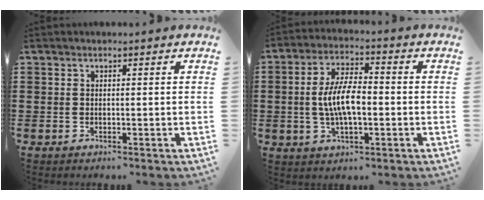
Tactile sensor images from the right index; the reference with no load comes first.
{"total": 8.1, "force": [-0.8, 3.0, 7.4], "torque": [-0.159, -0.003, -0.020]}